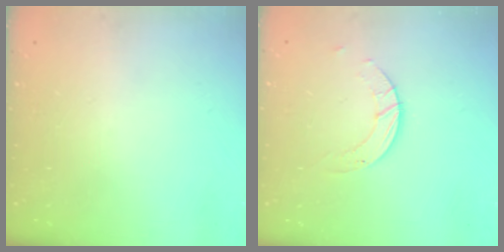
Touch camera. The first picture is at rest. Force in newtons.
{"total": 2.8, "press": 2.8, "slide": 0.3}